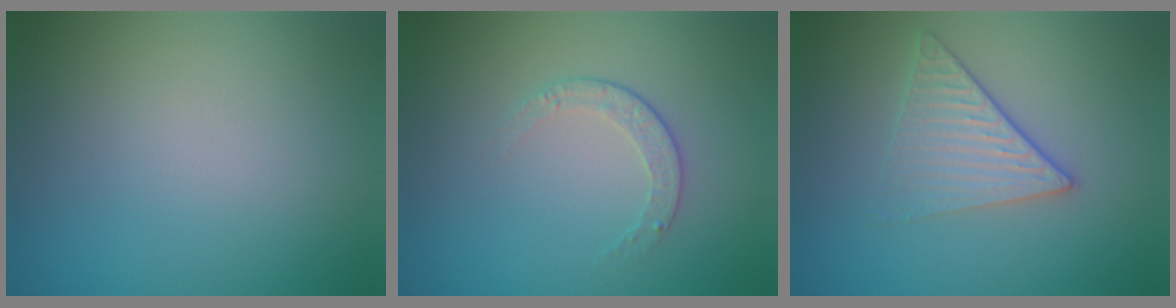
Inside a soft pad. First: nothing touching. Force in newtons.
{"total": 1.6, "press": 1.2, "slide": 1.1}
{"total": 3.5, "press": 2.8, "slide": 2.2}